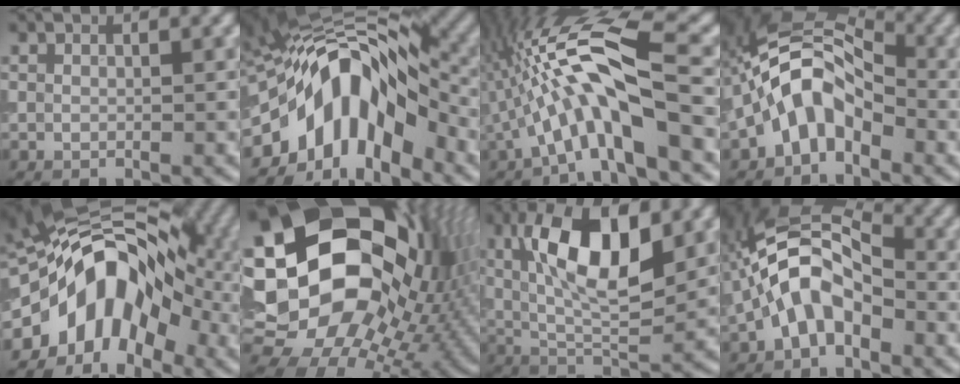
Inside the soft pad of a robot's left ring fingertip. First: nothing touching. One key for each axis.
{"total": 10.6, "fx": -4.3, "fy": 5.3, "fz": 8.1, "tx": -0.123, "ty": 0.016, "tz": -0.083}
{"total": 10.6, "fx": -1.9, "fy": 2.3, "fz": 10.1, "tx": -0.186, "ty": 0.029, "tz": -0.038}
{"total": 6.6, "fx": -2.5, "fy": 4.0, "fz": 4.7, "tx": -0.078, "ty": 0.022, "tz": -0.056}
{"total": 10.4, "fx": -3.1, "fy": 6.9, "fz": 7.1, "tx": -0.099, "ty": 0.024, "tz": -0.065}
{"total": 24.1, "fx": 5.6, "fy": 19.6, "fz": 13.0, "tx": -0.267, "ty": 0.011, "tz": 0.103}
{"total": 10.2, "fx": 3.1, "fy": 3.9, "fz": 8.9, "tx": -0.151, "ty": 0.006, "tz": 0.049}
{"total": 7.6, "fx": -1.8, "fy": 4.3, "fz": 6.1, "tx": -0.116, "ty": 0.026, "tz": -0.044}